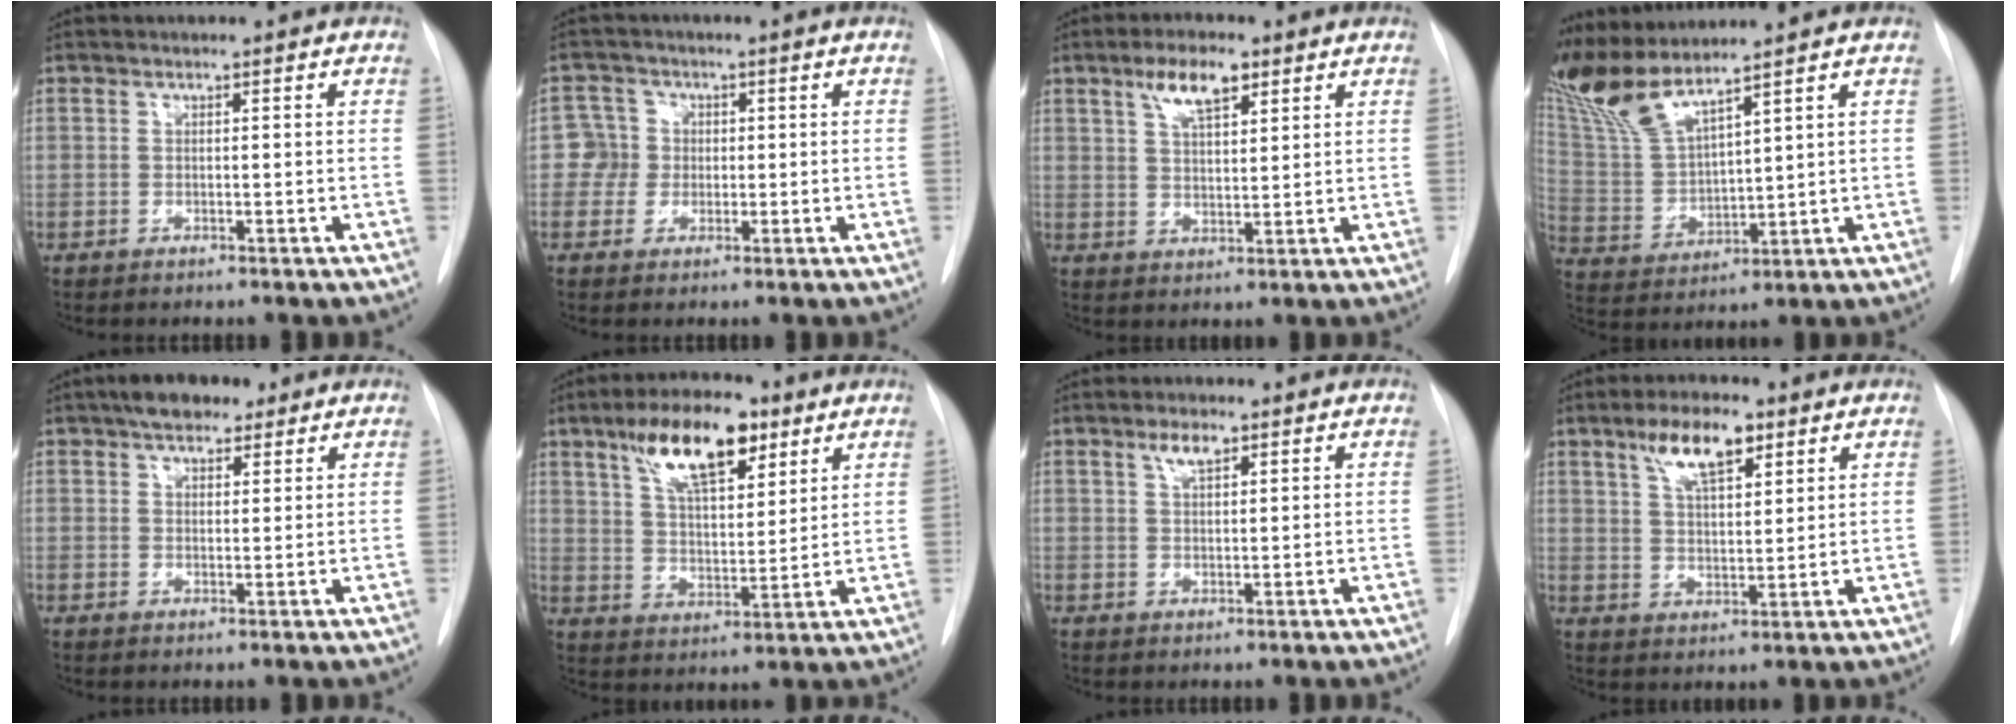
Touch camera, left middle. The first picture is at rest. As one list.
[{"total": 3.5, "force": [-0.1, 3.5, 0.0], "torque": [0.014, 0.014, -0.004]}, {"total": 6.2, "force": [3.6, 1.9, 4.6], "torque": [-0.088, 0.009, 0.064]}, {"total": 9.3, "force": [8.1, 0.0, 4.7], "torque": [-0.115, -0.003, 0.175]}, {"total": 6.1, "force": [4.3, 2.7, 3.4], "torque": [-0.054, 0.017, 0.068]}, {"total": 13.1, "force": [7.7, 4.3, 9.6], "torque": [-0.168, 0.013, 0.136]}, {"total": 2.7, "force": [1.7, 0.8, 1.9], "torque": [-0.039, 0.003, 0.032]}, {"total": 8.1, "force": [4.8, 2.5, 6.1], "torque": [-0.113, 0.009, 0.086]}]